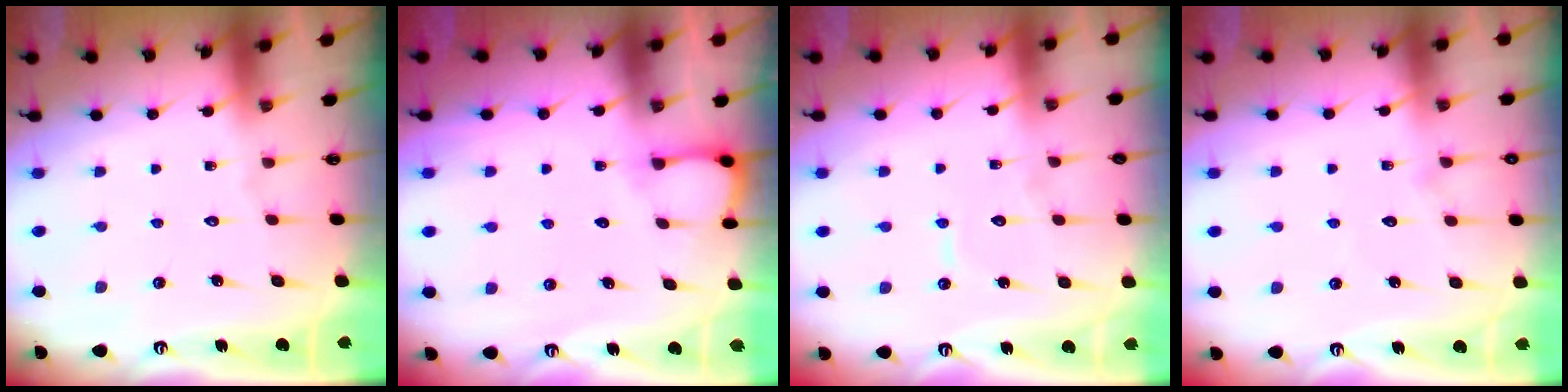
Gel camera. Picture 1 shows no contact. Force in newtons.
{"total": 2.6, "press": 2.6, "slide": 0.3}
{"total": 5.3, "press": 5.3, "slide": 0.4}
{"total": 7.4, "press": 7.4, "slide": 0.6}